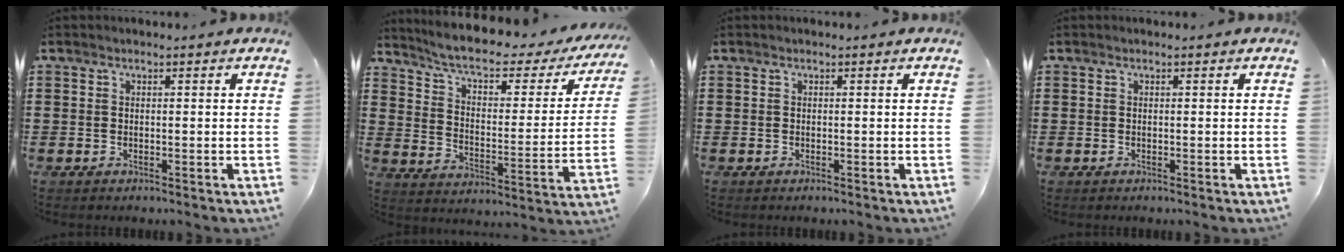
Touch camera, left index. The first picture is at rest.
{"total": 5.8, "force": [4.3, 1.3, 3.7], "torque": [-0.091, -0.027, 0.068]}
{"total": 0.0}
{"total": 0.0}